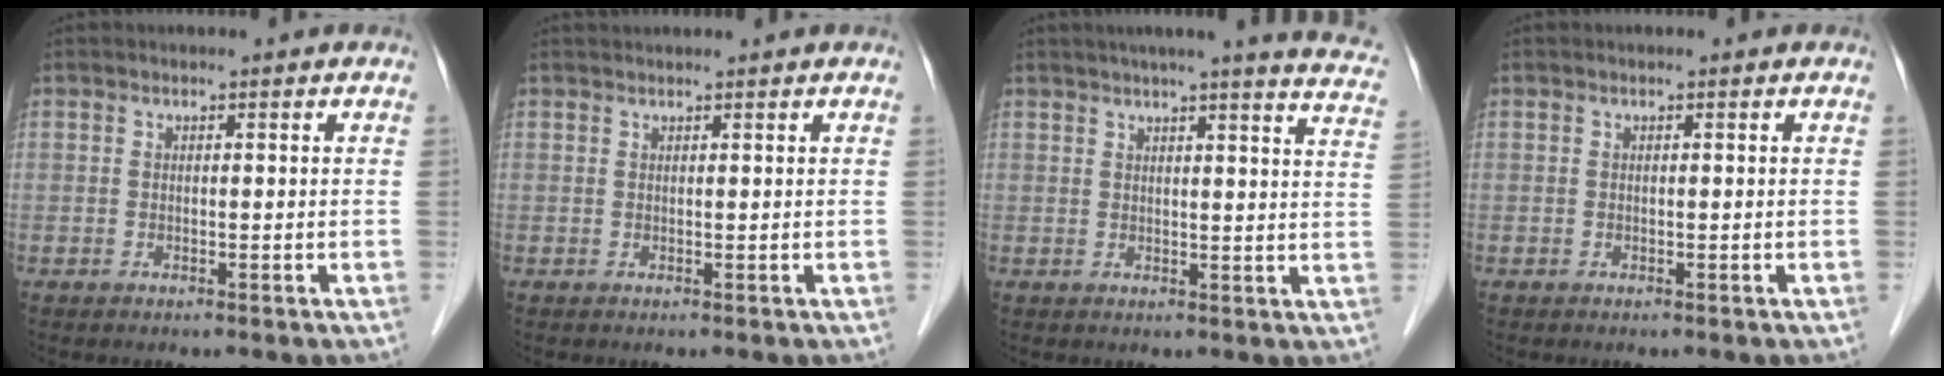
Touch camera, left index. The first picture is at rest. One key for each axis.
{"total": 2.3, "fx": 2.2, "fy": -0.2, "fz": 0.6, "tx": -0.005, "ty": 0.025, "tz": 0.037}
{"total": 17.7, "fx": 15.5, "fy": 0.1, "fz": 8.5, "tx": -0.107, "ty": -0.033, "tz": 0.169}
{"total": 0.0}